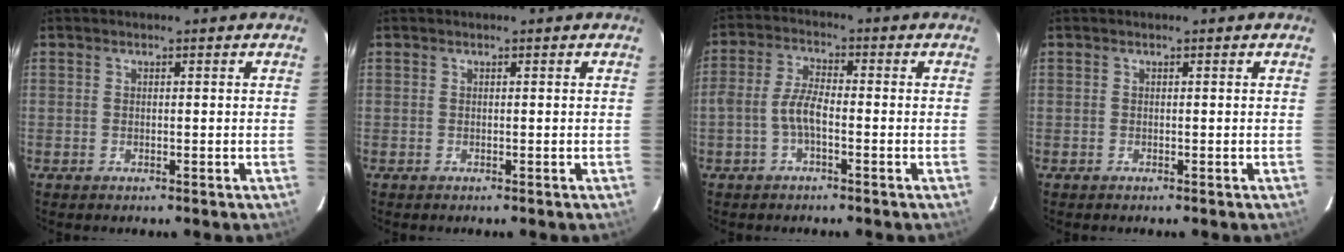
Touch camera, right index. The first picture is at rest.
{"total": 0.0}
{"total": 4.7, "force": [-1.8, 1.8, 4.0], "torque": [-0.089, 0.014, -0.037]}
{"total": 0.0}